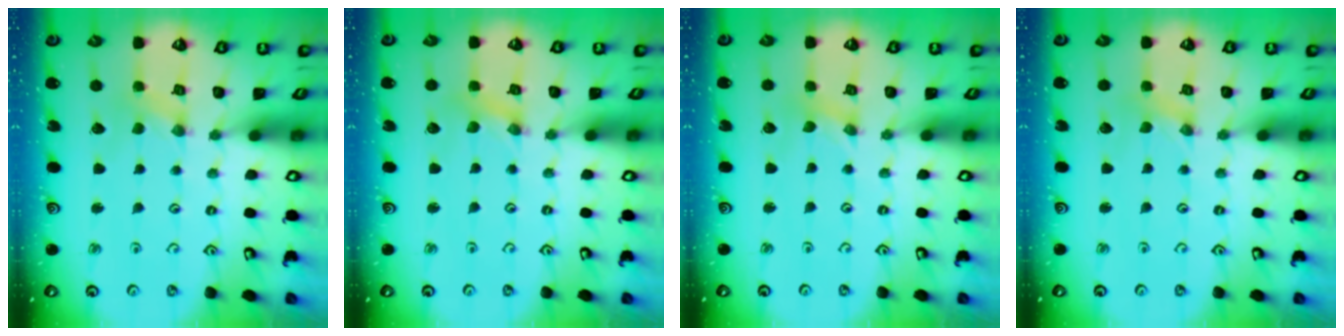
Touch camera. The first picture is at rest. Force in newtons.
{"total": 1.5, "press": 1.5, "slide": 0.1}
{"total": 0.0}
{"total": 0.0}